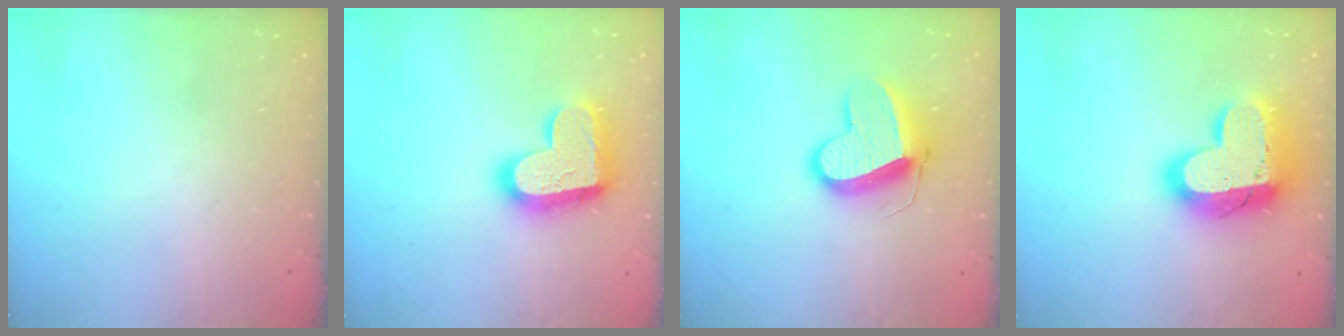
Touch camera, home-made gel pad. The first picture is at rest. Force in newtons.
{"total": 19.4, "press": 19.3, "slide": 1.4}
{"total": 13.4, "press": 13.3, "slide": 1.3}
{"total": 20.4, "press": 20.3, "slide": 1.6}